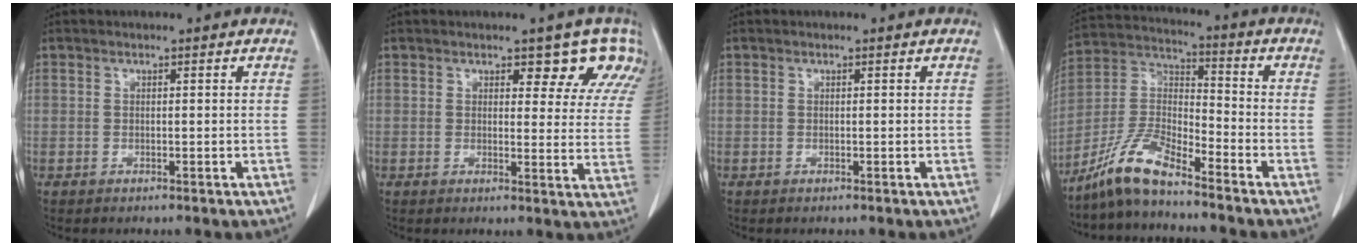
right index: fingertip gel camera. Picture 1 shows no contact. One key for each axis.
{"total": 7.9, "fx": 6.4, "fy": 3.0, "fz": 3.6, "tx": -0.010, "ty": -0.018, "tz": 0.049}
{"total": 0.0}
{"total": 9.1, "fx": -7.8, "fy": 1.0, "fz": 4.7, "tx": -0.104, "ty": 0.005, "tz": -0.160}